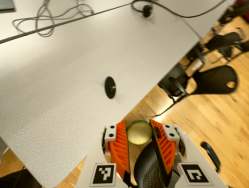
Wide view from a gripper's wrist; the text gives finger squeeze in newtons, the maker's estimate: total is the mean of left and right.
{"total": 8.8, "left": 8.9, "right": 8.8}